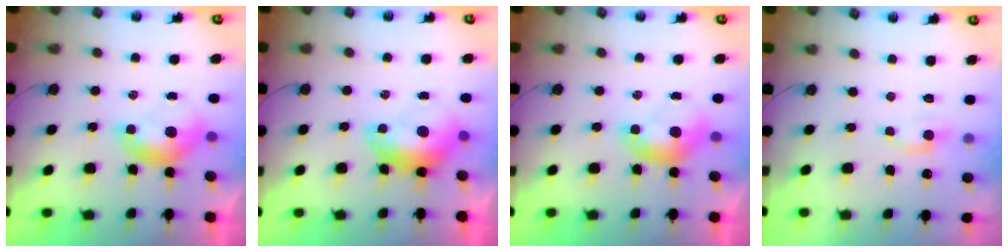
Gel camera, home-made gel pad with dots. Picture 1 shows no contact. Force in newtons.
{"total": 1.7, "press": 1.6, "slide": 0.6}
{"total": 0.0}
{"total": 0.0}